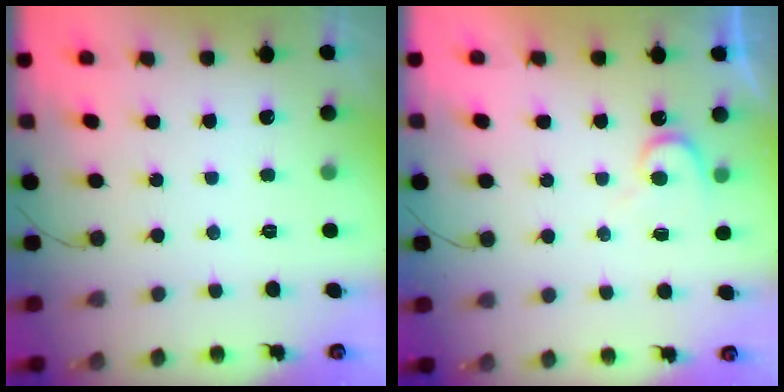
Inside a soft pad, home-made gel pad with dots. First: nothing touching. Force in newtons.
{"total": 5.8, "press": 5.8, "slide": 0.6}